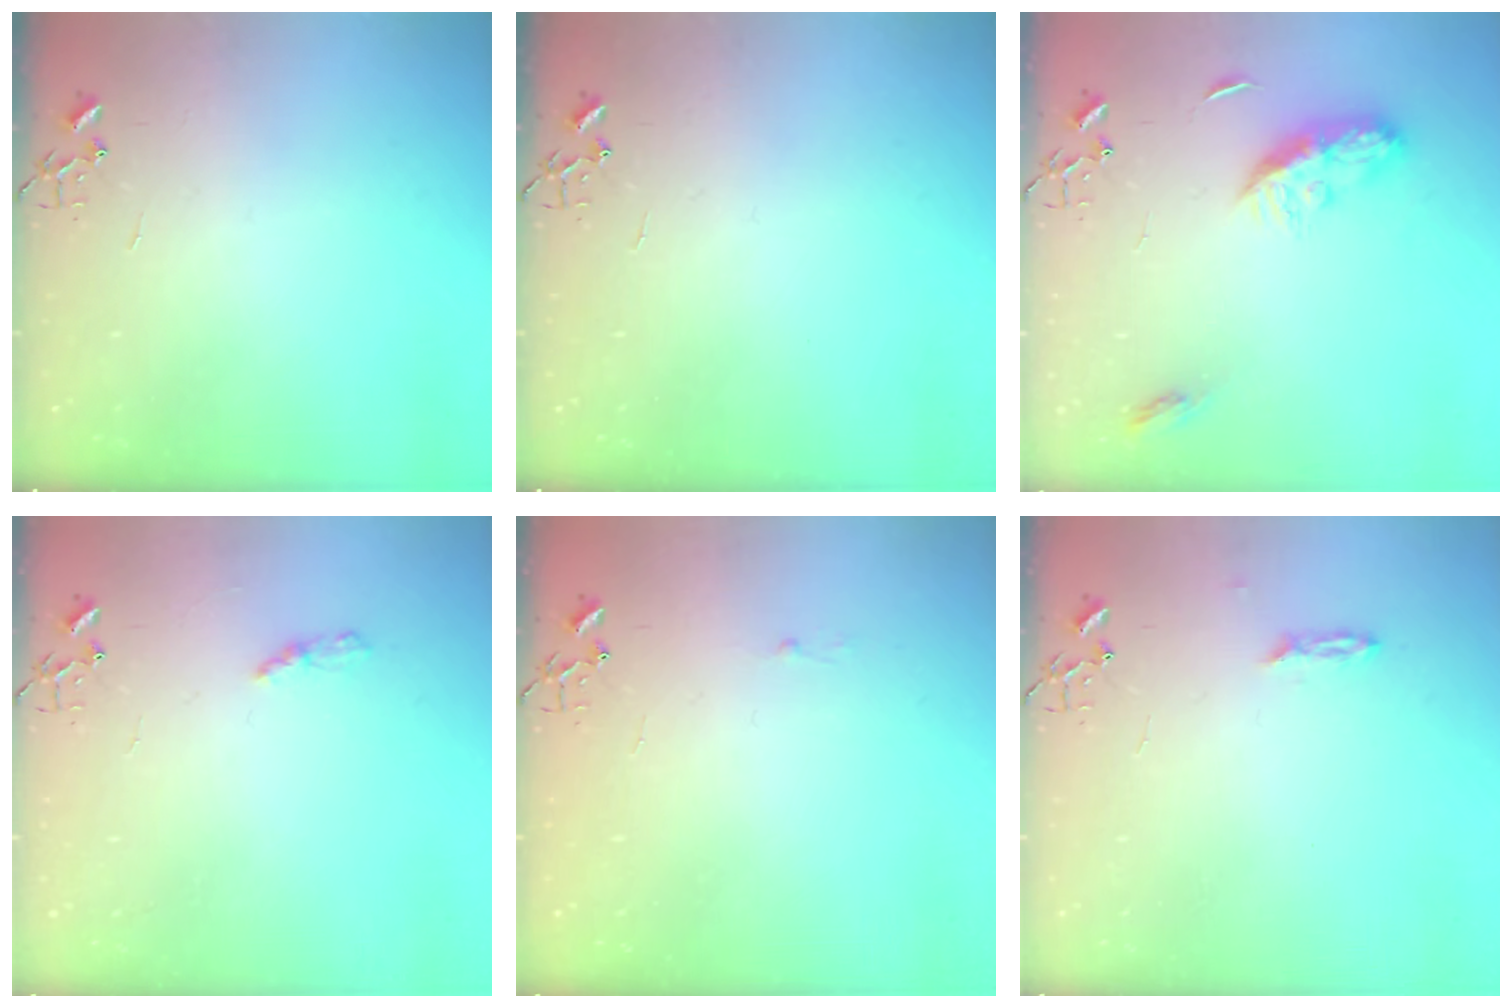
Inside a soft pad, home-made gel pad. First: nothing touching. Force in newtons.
{"total": 0.0}
{"total": 9.7, "press": 9.7, "slide": 0.1}
{"total": 4.2, "press": 4.2, "slide": 0.5}
{"total": 1.8, "press": 1.8, "slide": 0.2}
{"total": 2.3, "press": 2.2, "slide": 0.4}